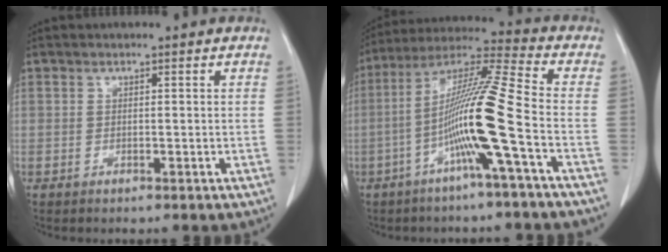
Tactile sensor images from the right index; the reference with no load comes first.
{"total": 13.8, "force": [-4.1, -1.7, 13.0], "torque": [-0.242, 0.007, -0.086]}